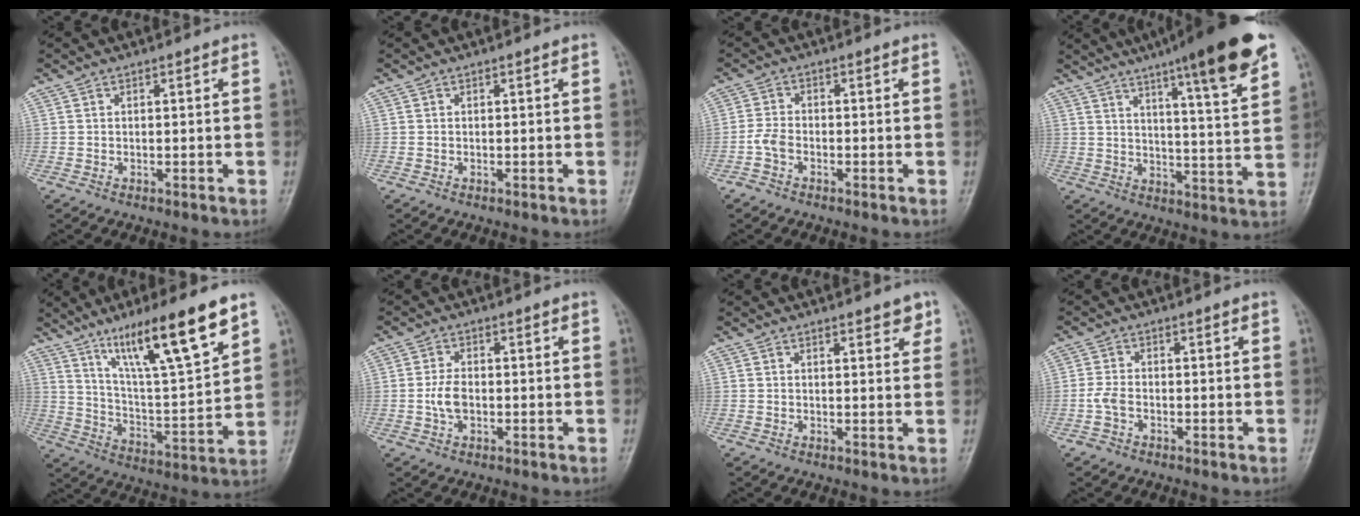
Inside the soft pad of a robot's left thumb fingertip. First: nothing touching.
{"total": 0.0}
{"total": 2.8, "force": [-1.5, 1.7, 1.7], "torque": [-0.037, 0.007, -0.035]}
{"total": 18.5, "force": [11.8, 2.1, 14.1], "torque": [-0.187, -0.048, 0.164]}
{"total": 18.9, "force": [11.8, 2.6, 14.5], "torque": [-0.228, -0.053, 0.208]}
{"total": 3.5, "force": [-0.7, 2.2, 2.7], "torque": [-0.053, 0.005, -0.016]}
{"total": 2.7, "force": [1.9, 1.0, 1.6], "torque": [-0.008, -0.010, 0.022]}
{"total": 2.7, "force": [-1.2, 1.8, 1.7], "torque": [-0.035, 0.007, -0.025]}